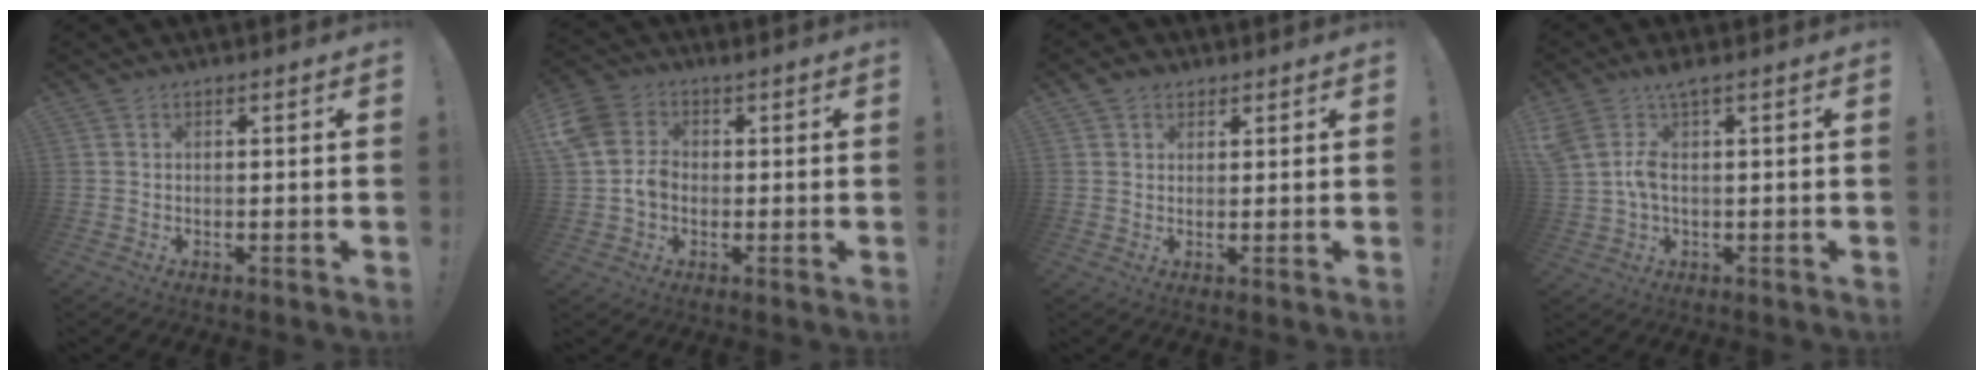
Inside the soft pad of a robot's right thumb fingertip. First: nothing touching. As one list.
[{"total": 8.6, "force": [-0.2, 7.1, 4.9], "torque": [-0.095, 0.006, -0.003]}, {"total": 3.1, "force": [1.9, 2.3, 1.0], "torque": [-0.013, -0.006, 0.035]}, {"total": 6.1, "force": [1.2, 2.2, 5.6], "torque": [-0.107, 0.000, 0.023]}]